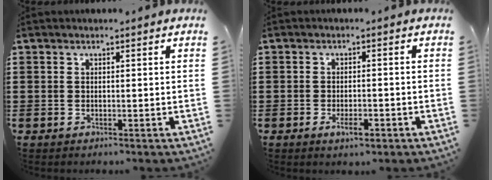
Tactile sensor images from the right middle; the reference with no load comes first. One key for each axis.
{"total": 2.5, "fx": -1.4, "fy": 0.9, "fz": 1.9, "tx": -0.034, "ty": 0.000, "tz": -0.025}